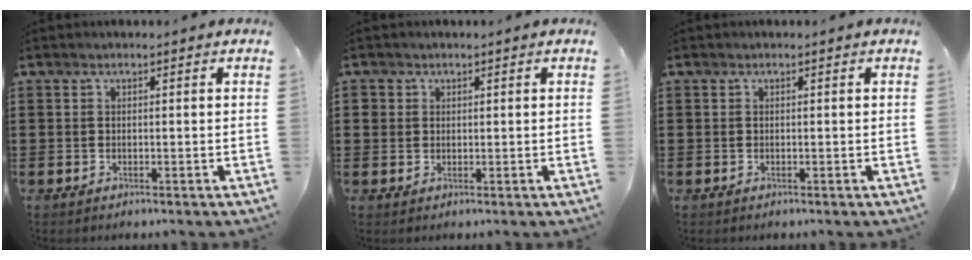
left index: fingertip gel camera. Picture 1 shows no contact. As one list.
[{"total": 1.4, "force": [0.5, 1.3, 0.1], "torque": [-0.006, 0.006, 0.010]}, {"total": 0.0}]